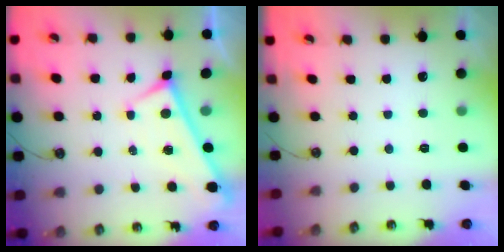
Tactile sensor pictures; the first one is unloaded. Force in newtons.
{"total": 0.0}